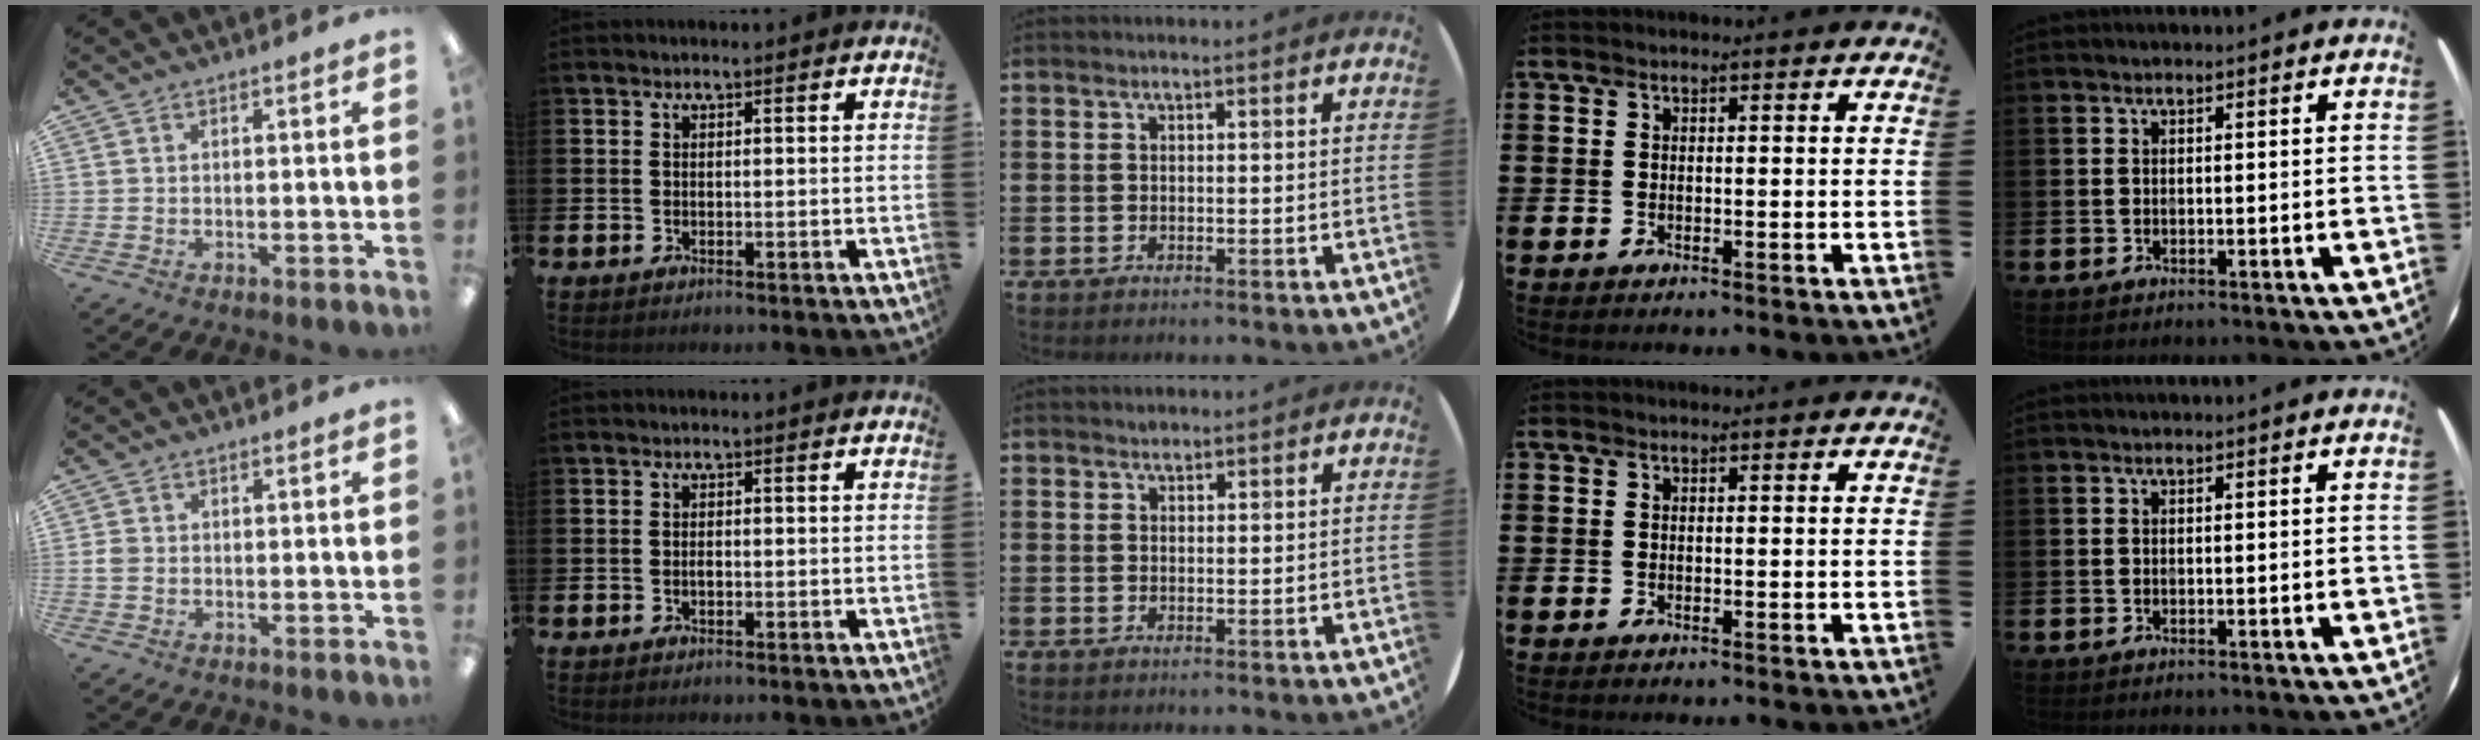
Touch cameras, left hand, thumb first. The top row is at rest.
{"thumb": {"total": 1.6, "force": [-0.1, 1.4, 0.9], "torque": [-0.017, 0.005, -0.003]}, "index": {"total": 0.6, "force": [-0.2, 0.3, 0.5], "torque": [-0.007, -0.001, -0.006]}, "middle": {"total": 0.7, "force": [0.7, 0.2, 0.0], "torque": [0.000, 0.003, 0.013]}}